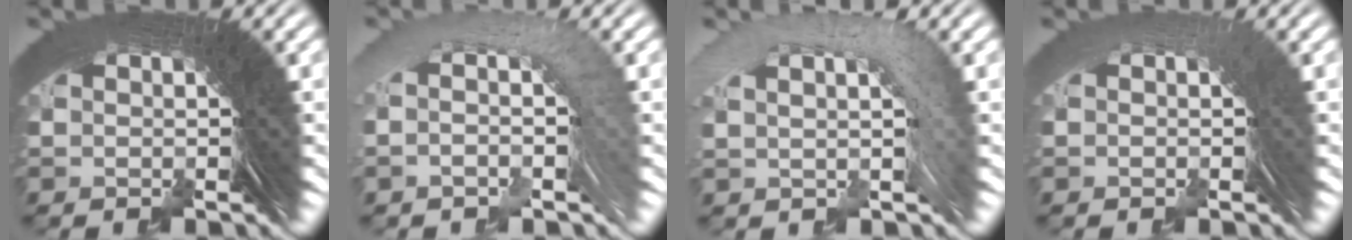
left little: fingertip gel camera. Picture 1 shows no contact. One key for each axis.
{"total": 2.9, "fx": -0.2, "fy": 0.8, "fz": 2.8, "tx": -0.035, "ty": 0.021, "tz": -0.010}
{"total": 4.3, "fx": 1.5, "fy": 1.5, "fz": 3.7, "tx": -0.047, "ty": 0.031, "tz": 0.017}
{"total": 1.0, "fx": -0.9, "fy": -0.6, "fz": 0.0, "tx": 0.015, "ty": 0.009, "tz": -0.016}